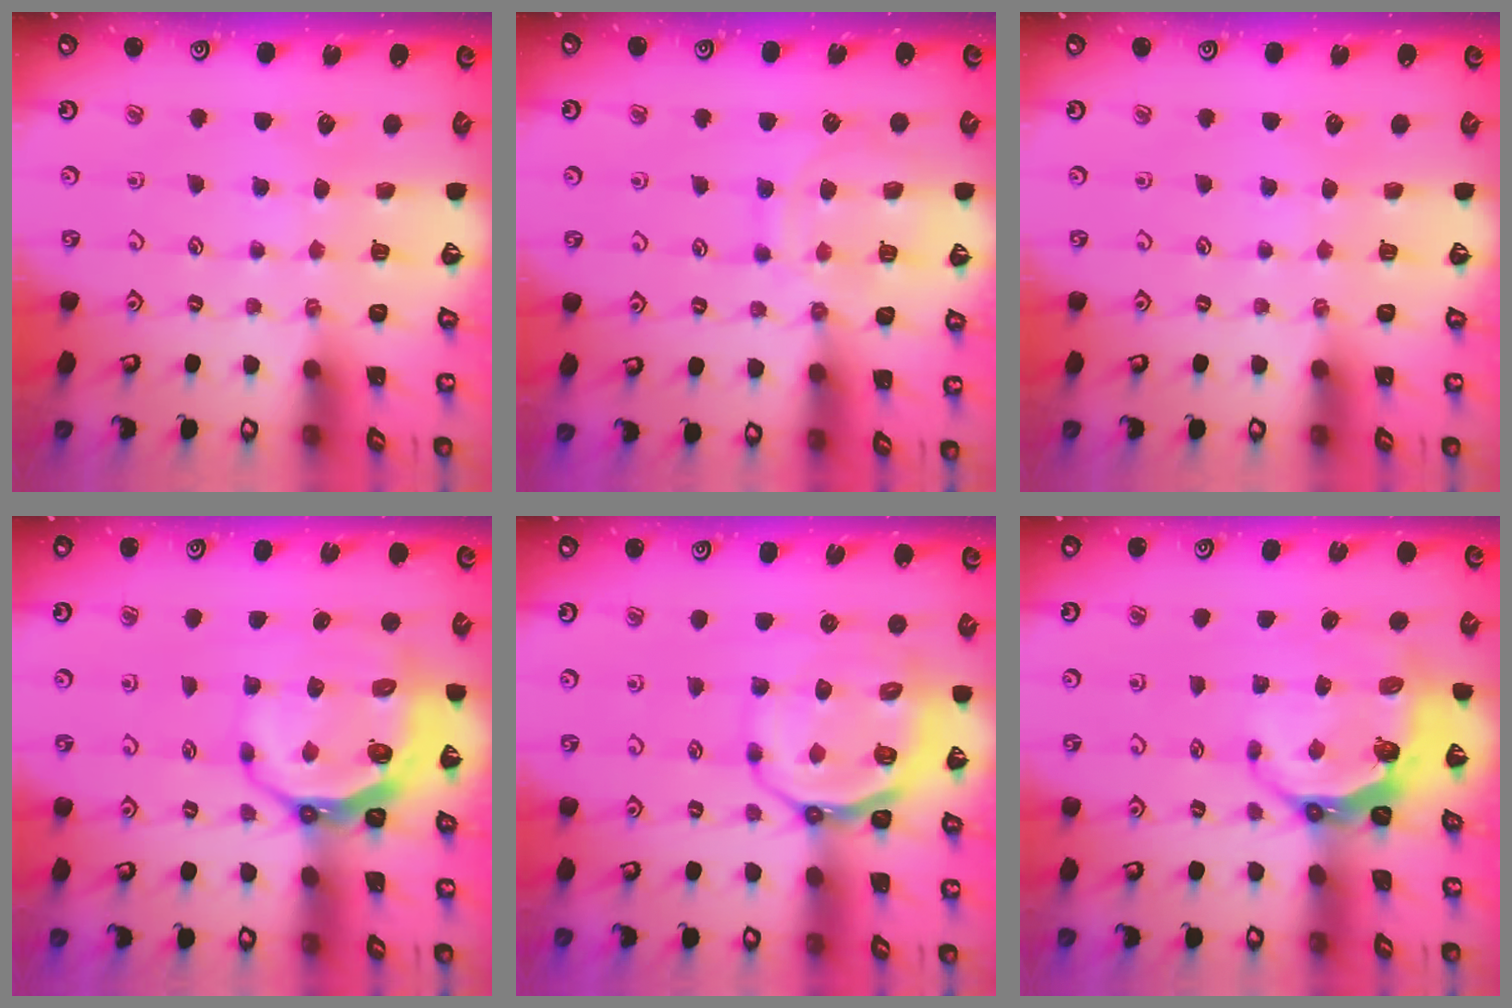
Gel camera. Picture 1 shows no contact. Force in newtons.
{"total": 11.7, "press": 11.7, "slide": 1.1}
{"total": 0.0}
{"total": 10.3, "press": 9.6, "slide": 3.9}
{"total": 11.0, "press": 10.7, "slide": 2.6}
{"total": 8.0, "press": 6.9, "slide": 3.9}